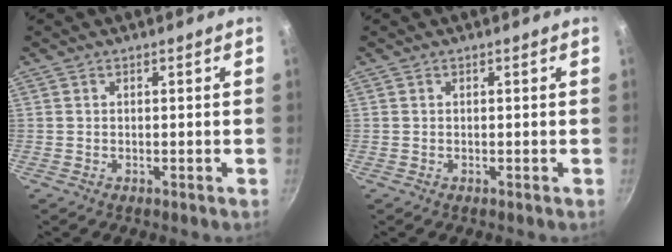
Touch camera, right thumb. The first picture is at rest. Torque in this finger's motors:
{"motor_torque": [-0.05, -0.01, 0.25, 0.10, 0.04]}